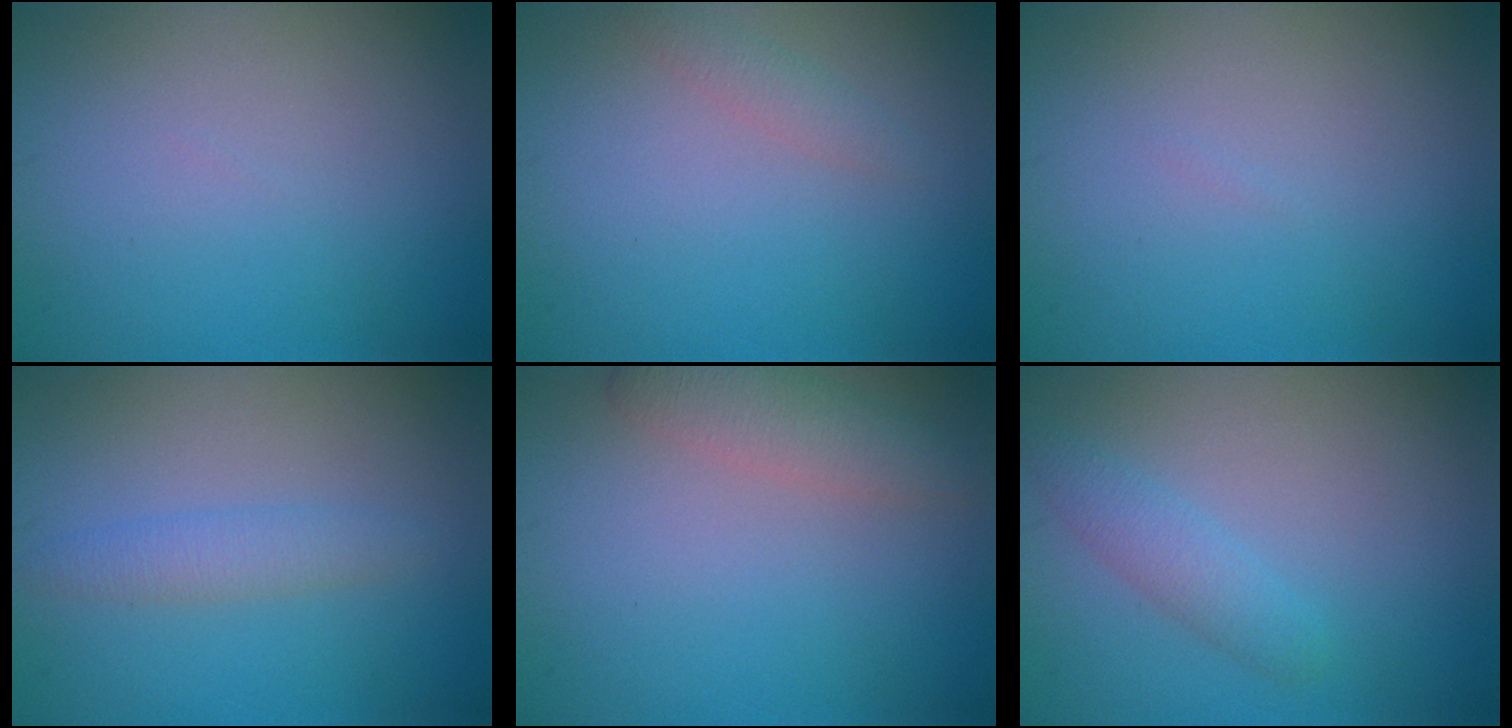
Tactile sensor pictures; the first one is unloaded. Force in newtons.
{"total": 1.1, "press": 1.1, "slide": 0.0}
{"total": 0.0}
{"total": 1.8, "press": 1.8, "slide": 0.2}
{"total": 2.6, "press": 2.6, "slide": 0.1}
{"total": 1.9, "press": 1.9, "slide": 0.1}